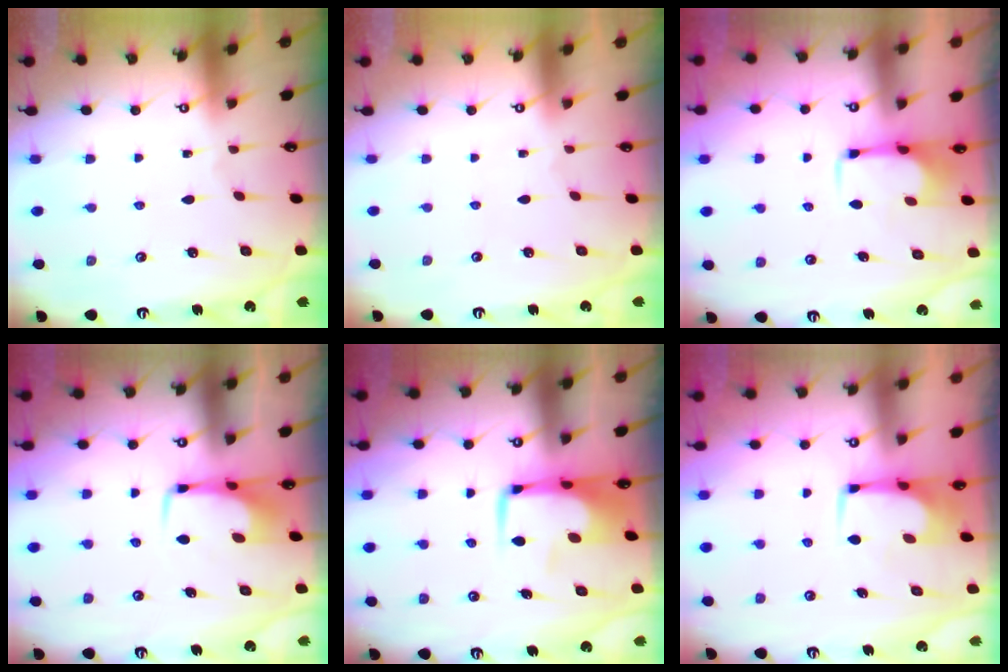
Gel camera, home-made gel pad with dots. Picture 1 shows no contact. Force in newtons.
{"total": 1.5, "press": 1.4, "slide": 0.6}
{"total": 2.8, "press": 2.7, "slide": 0.9}
{"total": 3.0, "press": 3.0, "slide": 0.4}
{"total": 6.2, "press": 6.0, "slide": 1.2}
{"total": 1.6, "press": 1.5, "slide": 0.3}